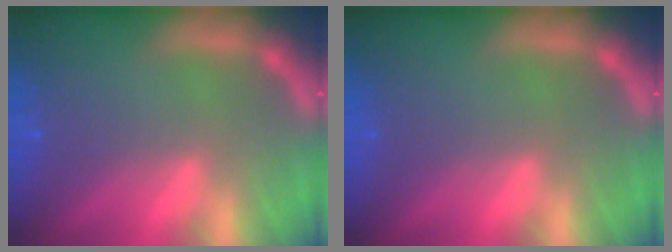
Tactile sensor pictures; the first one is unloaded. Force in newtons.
{"total": 0.0}